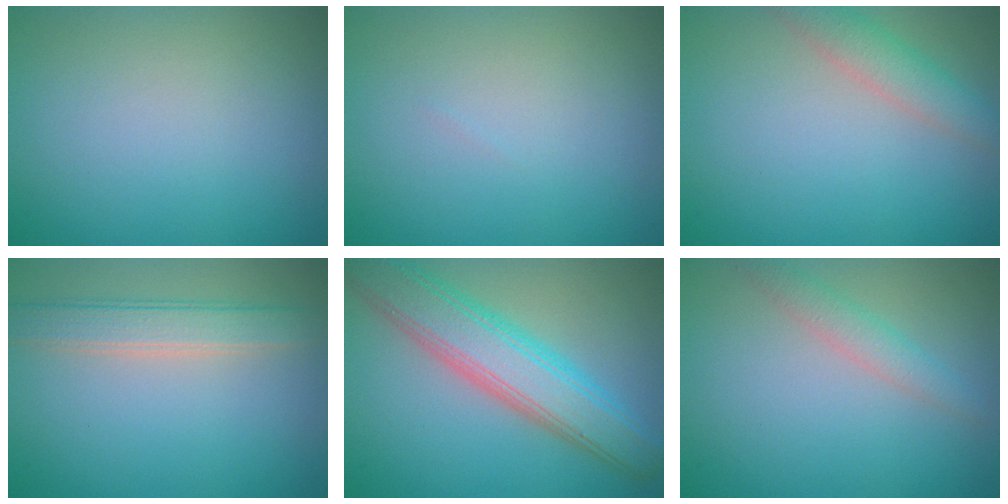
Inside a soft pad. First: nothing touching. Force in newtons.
{"total": 0.0}
{"total": 2.9, "press": 2.9, "slide": 0.1}
{"total": 3.1, "press": 3.1, "slide": 0.3}
{"total": 7.2, "press": 7.2, "slide": 0.3}
{"total": 2.0, "press": 2.0, "slide": 0.0}